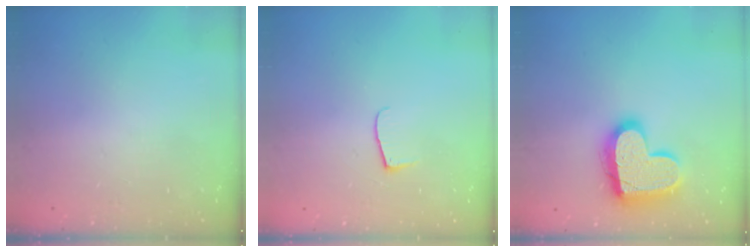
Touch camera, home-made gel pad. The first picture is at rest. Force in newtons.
{"total": 6.3, "press": 6.2, "slide": 0.8}
{"total": 18.3, "press": 18.3, "slide": 1.2}